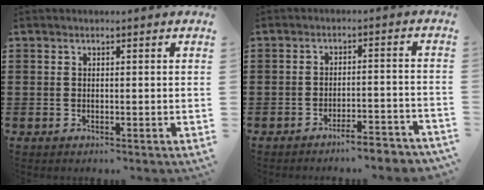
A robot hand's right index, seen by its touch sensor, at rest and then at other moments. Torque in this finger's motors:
{"motor_torque": [0.35, 0.53, 0.03, -0.01]}